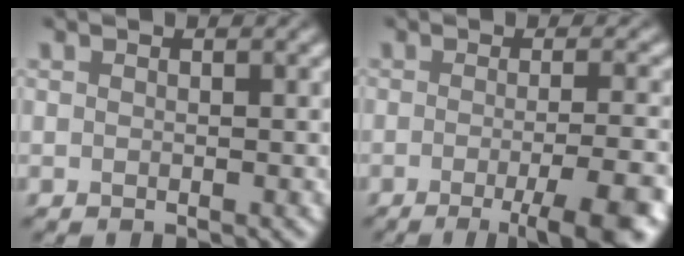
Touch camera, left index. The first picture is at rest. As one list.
[{"total": 7.6, "force": [-3.3, 1.7, 6.6], "torque": [-0.080, -0.001, -0.045]}]